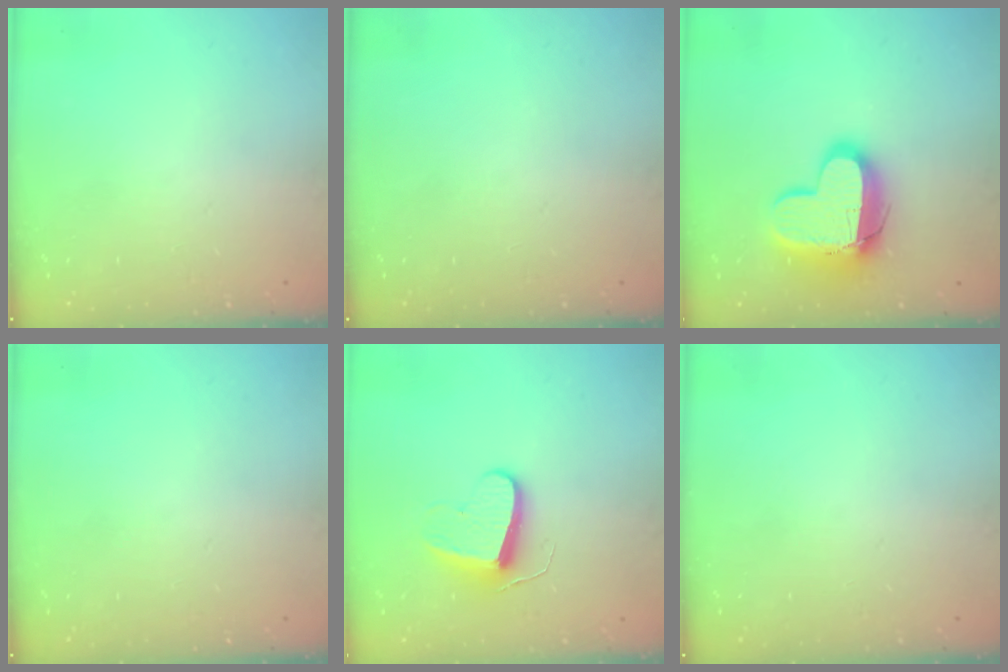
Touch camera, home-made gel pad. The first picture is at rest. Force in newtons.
{"total": 0.0}
{"total": 15.0, "press": 14.9, "slide": 1.3}
{"total": 0.0}
{"total": 9.4, "press": 9.3, "slide": 0.9}
{"total": 0.0}